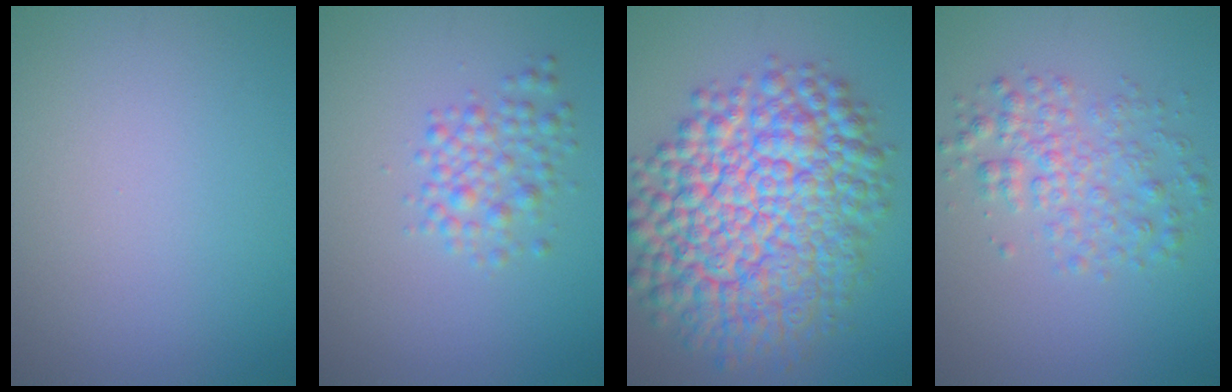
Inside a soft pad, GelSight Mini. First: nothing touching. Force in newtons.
{"total": 2.8, "press": 2.8, "slide": 0.1}
{"total": 13.9, "press": 13.9, "slide": 0.3}
{"total": 3.6, "press": 3.6, "slide": 0.1}